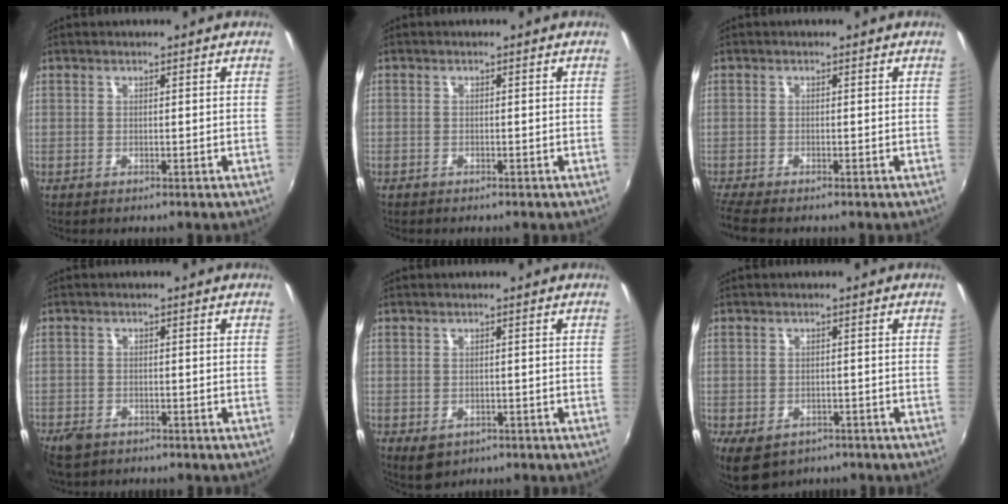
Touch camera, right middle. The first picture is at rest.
{"total": 1.0, "force": [-0.8, 0.6, -0.1], "torque": [-0.003, 0.002, -0.014]}
{"total": 3.7, "force": [-3.1, 0.4, 1.9], "torque": [-0.050, -0.021, -0.061]}
{"total": 4.6, "force": [-3.4, 2.4, 1.9], "torque": [-0.056, -0.011, -0.061]}
{"total": 3.7, "force": [-1.6, 2.7, 1.9], "torque": [-0.035, -0.010, -0.018]}
{"total": 7.0, "force": [-4.2, 4.3, 3.5], "torque": [-0.076, -0.027, -0.059]}